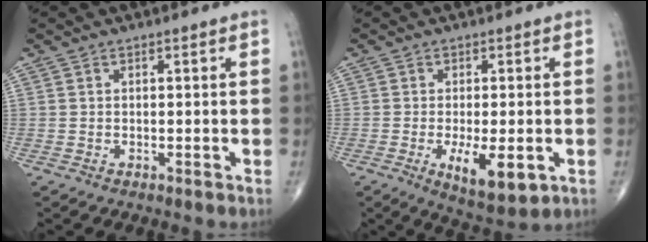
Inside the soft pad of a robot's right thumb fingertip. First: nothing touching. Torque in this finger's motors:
{"motor_torque": [1.42, 1.18, 0.36, -0.56, 0.27]}